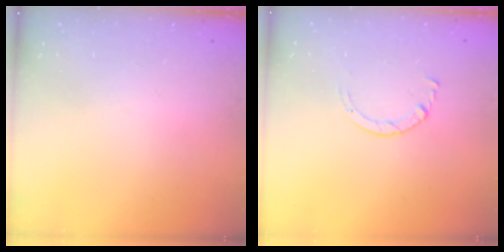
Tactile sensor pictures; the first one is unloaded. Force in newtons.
{"total": 1.7, "press": 1.7, "slide": 0.2}